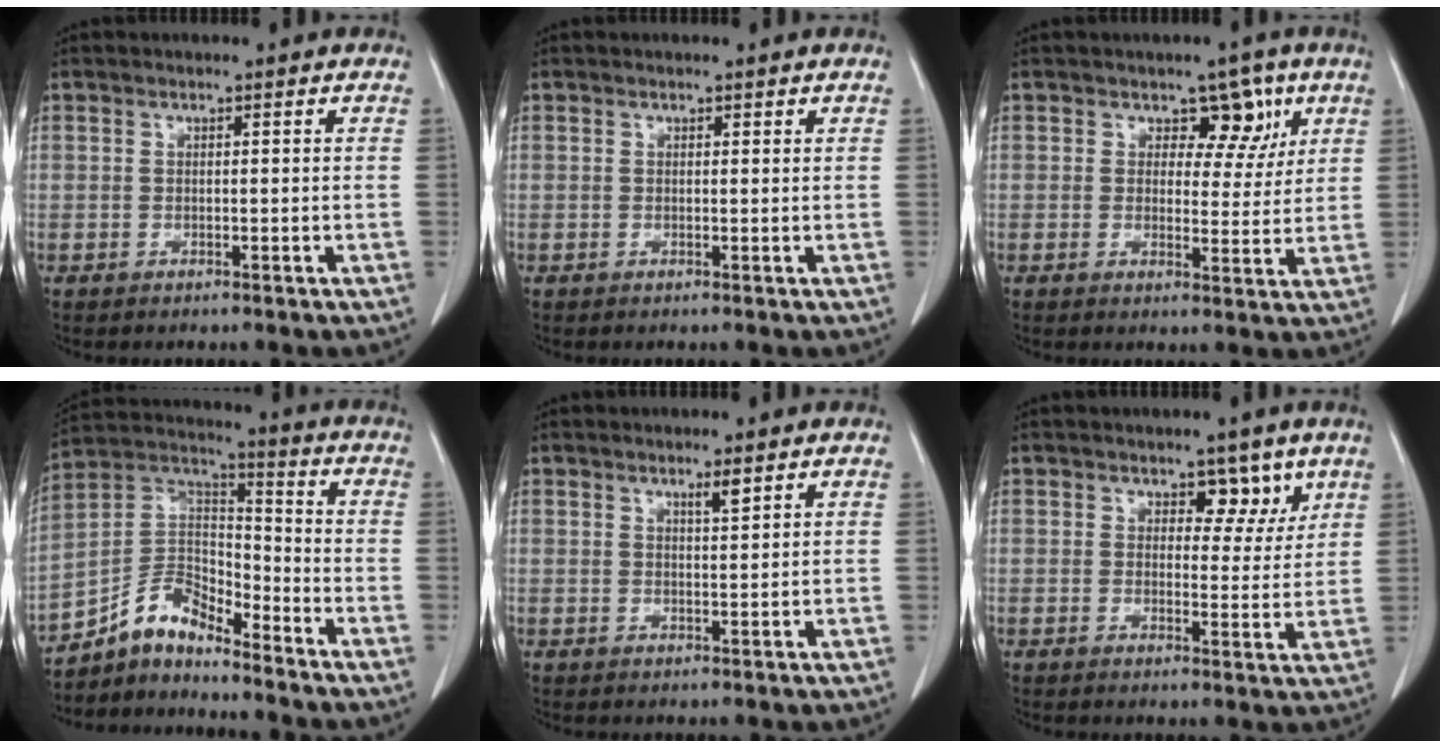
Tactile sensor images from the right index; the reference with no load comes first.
{"total": 0.0}
{"total": 5.5, "force": [2.7, 3.6, 3.1], "torque": [-0.020, 0.003, 0.034]}
{"total": 8.6, "force": [-7.7, 2.9, 2.5], "torque": [-0.046, 0.040, -0.149]}
{"total": 1.8, "force": [1.2, 0.1, 1.3], "torque": [-0.023, -0.003, 0.021]}
{"total": 4.5, "force": [2.8, 2.5, 2.4], "torque": [-0.015, -0.003, 0.039]}